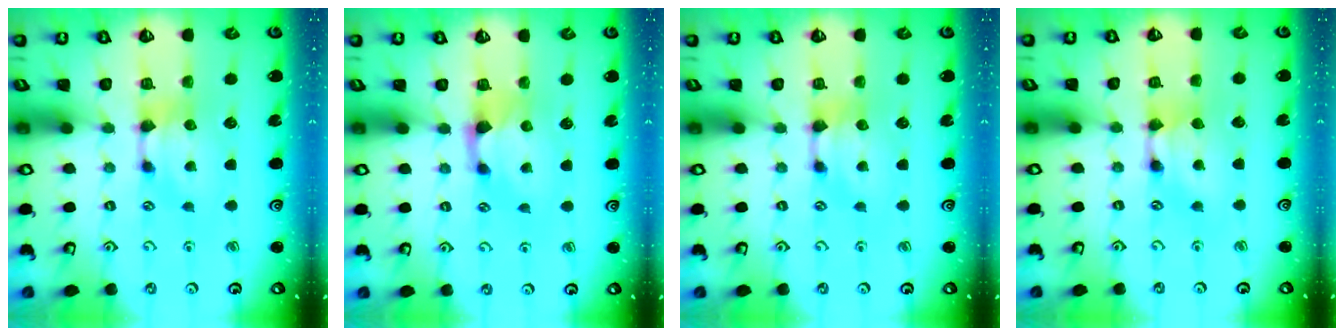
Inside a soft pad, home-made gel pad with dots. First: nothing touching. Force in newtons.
{"total": 1.2, "press": 0.2, "slide": 1.2}
{"total": 0.0}
{"total": 1.3, "press": 1.3, "slide": 0.1}